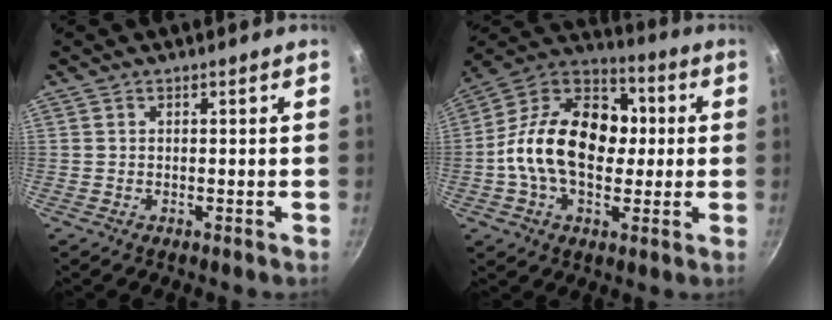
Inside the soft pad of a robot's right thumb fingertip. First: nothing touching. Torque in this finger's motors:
{"motor_torque": [-0.46, 1.21, 1.35, -0.57, 0.21]}